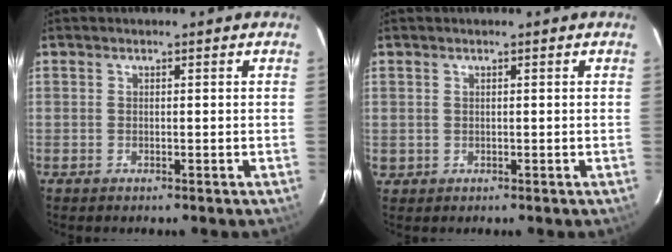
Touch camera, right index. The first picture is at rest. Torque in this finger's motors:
{"motor_torque": [-1.66, 0.30, -1.05, -0.21]}